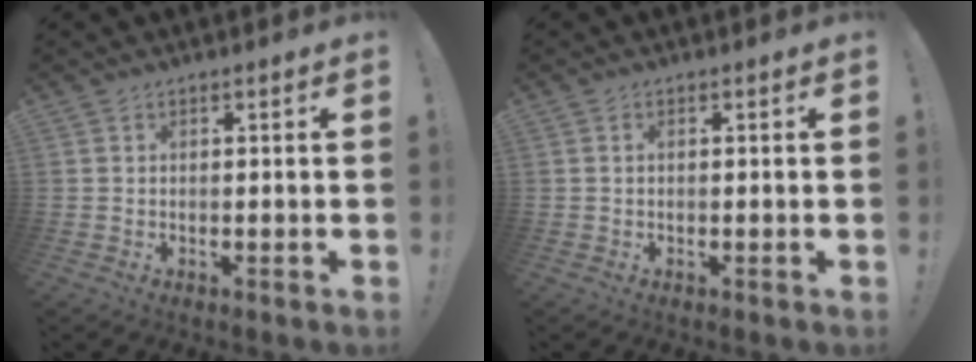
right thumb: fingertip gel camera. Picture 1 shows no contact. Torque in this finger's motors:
{"motor_torque": [0.10, -0.20, -0.17, 0.08, 0.01]}